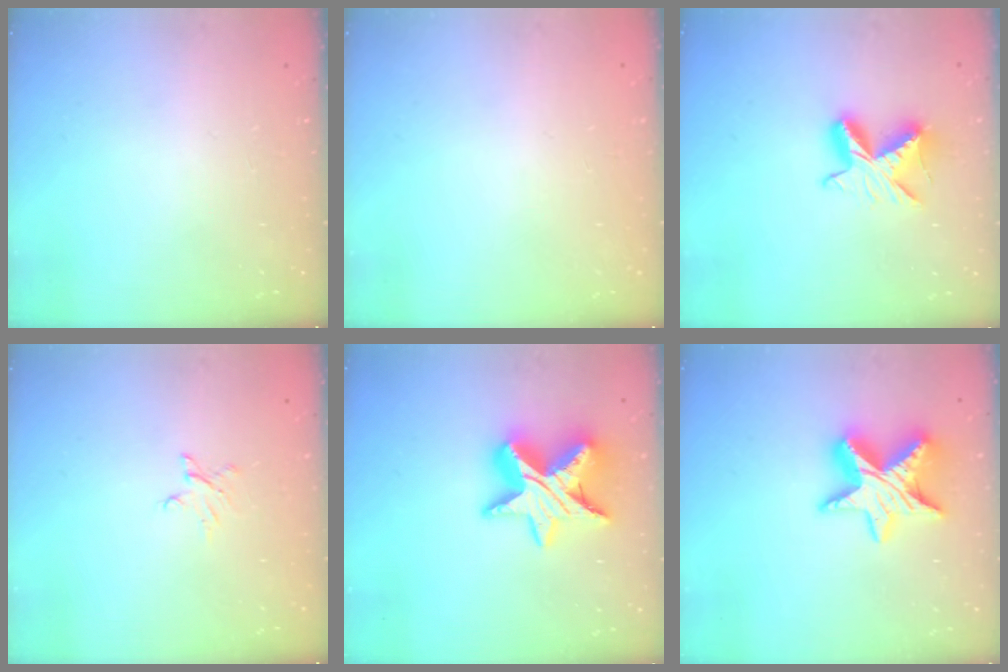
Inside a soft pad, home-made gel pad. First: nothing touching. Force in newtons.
{"total": 0.0}
{"total": 9.7, "press": 9.7, "slide": 0.6}
{"total": 3.5, "press": 3.4, "slide": 0.4}
{"total": 15.9, "press": 15.9, "slide": 1.1}
{"total": 13.9, "press": 13.9, "slide": 0.9}